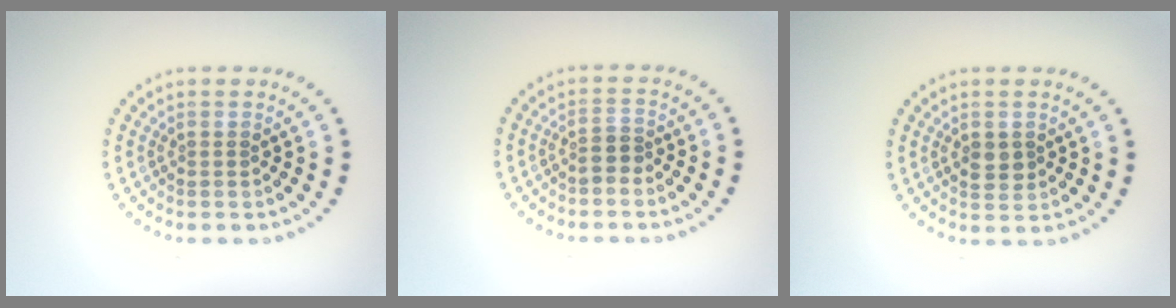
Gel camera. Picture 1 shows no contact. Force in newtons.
{"total": 1.4, "press": 1.2, "slide": 0.7}
{"total": 1.8, "press": 1.8, "slide": 0.2}